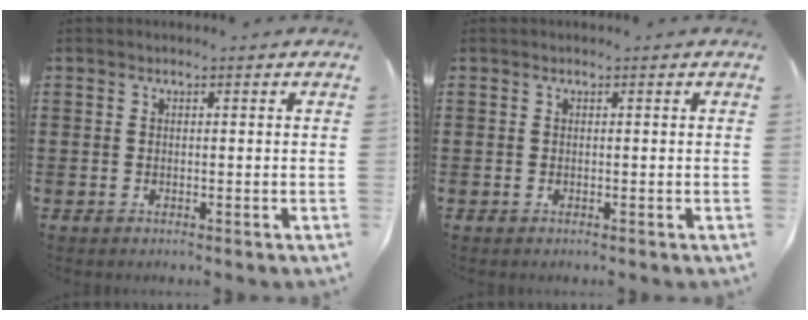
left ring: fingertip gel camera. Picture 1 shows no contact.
{"total": 0.0}